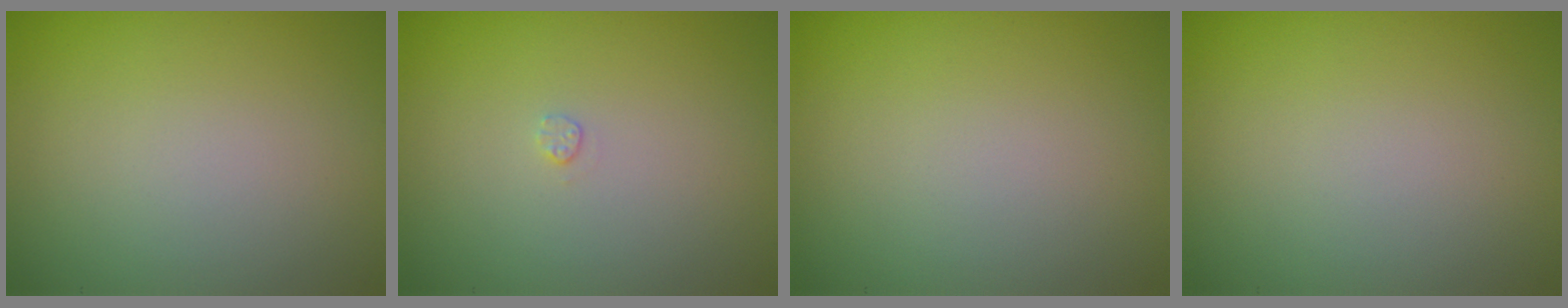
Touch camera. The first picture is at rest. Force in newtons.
{"total": 0.5, "press": 0.5, "slide": 0.2}
{"total": 0.0}
{"total": 0.0}